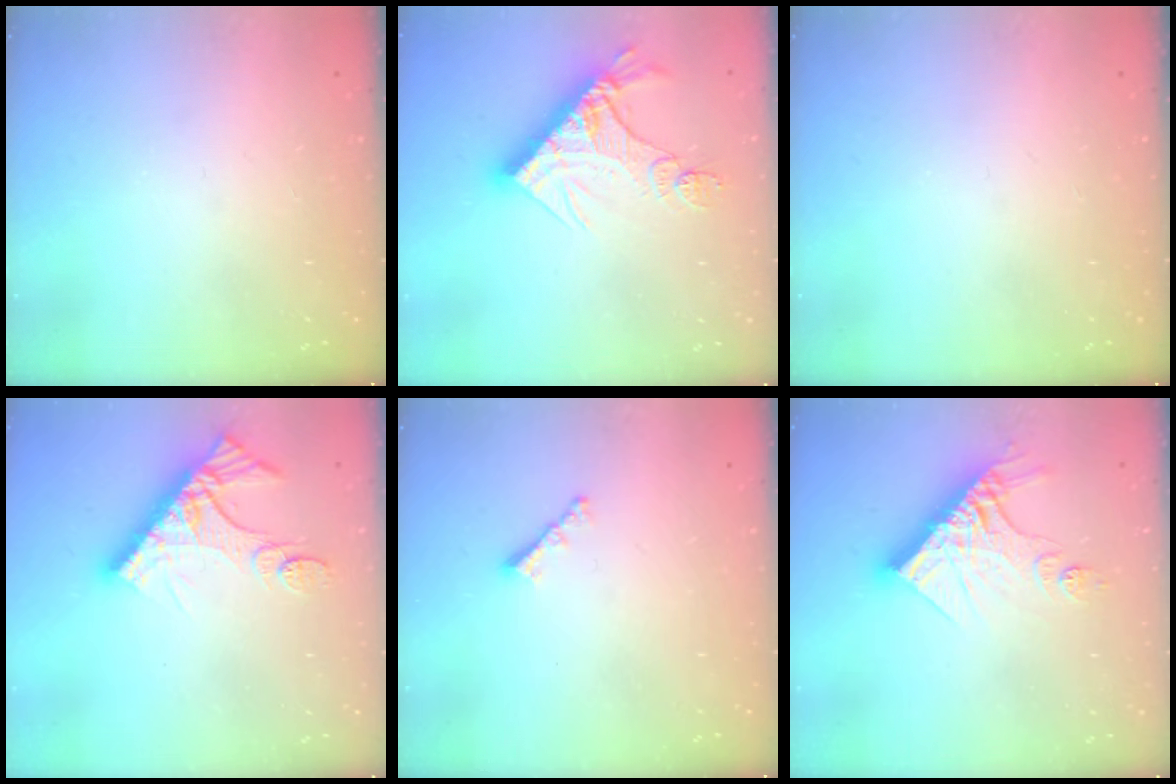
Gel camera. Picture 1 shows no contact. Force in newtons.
{"total": 14.9, "press": 14.8, "slide": 1.7}
{"total": 0.0}
{"total": 12.2, "press": 12.1, "slide": 1.1}
{"total": 2.4, "press": 2.4, "slide": 0.5}
{"total": 15.9, "press": 15.8, "slide": 1.7}